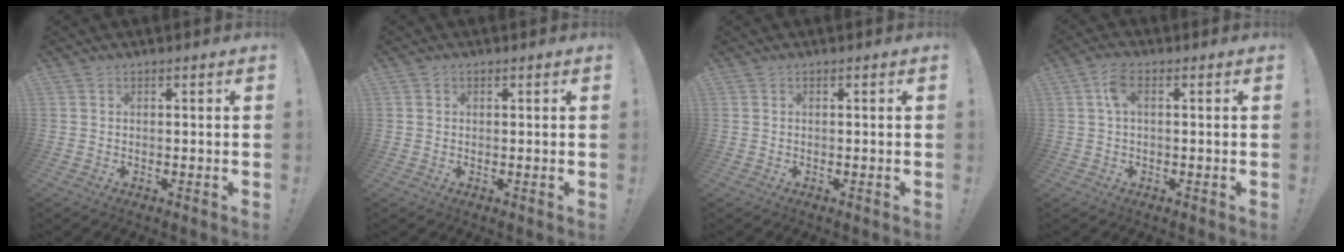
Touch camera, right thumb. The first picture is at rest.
{"total": 0.6, "force": [0.1, 0.6, -0.1], "torque": [0.002, 0.003, 0.003]}
{"total": 0.0}
{"total": 4.7, "force": [1.1, 1.8, 4.2], "torque": [-0.073, 0.006, 0.021]}